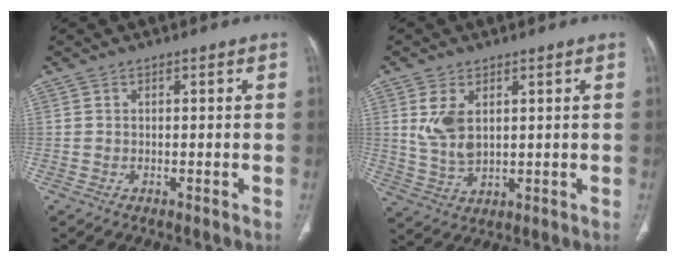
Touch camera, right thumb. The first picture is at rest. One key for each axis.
{"total": 6.8, "fx": 2.1, "fy": 3.8, "fz": 5.2, "tx": -0.103, "ty": -0.011, "tz": 0.054}